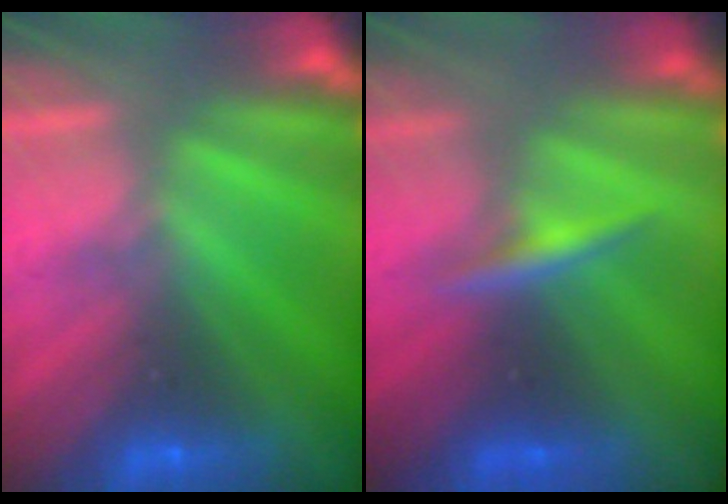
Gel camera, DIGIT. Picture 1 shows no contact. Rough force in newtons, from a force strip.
{"total": 2.6}